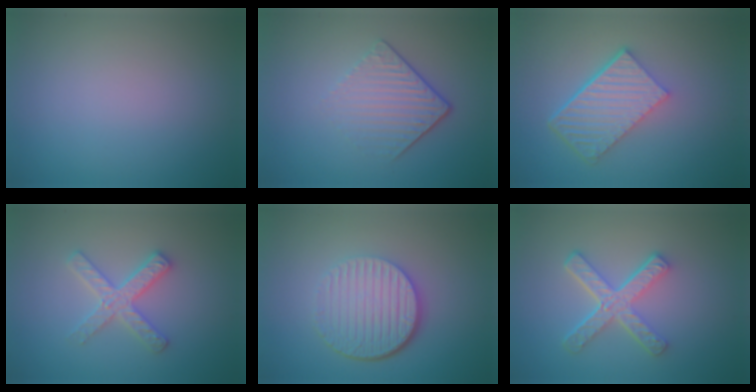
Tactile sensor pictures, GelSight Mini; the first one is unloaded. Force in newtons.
{"total": 4.3, "press": 2.8, "slide": 3.3}
{"total": 6.0, "press": 4.0, "slide": 4.4}
{"total": 3.2, "press": 3.1, "slide": 0.4}
{"total": 6.1, "press": 4.2, "slide": 4.4}
{"total": 4.8, "press": 3.4, "slide": 3.4}